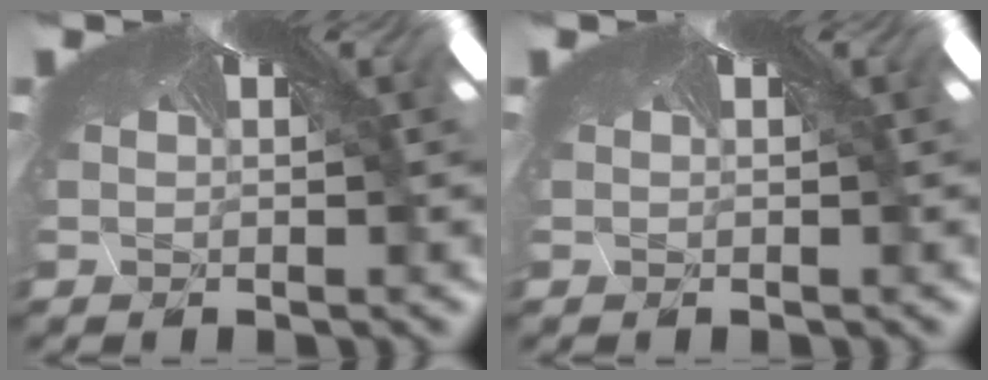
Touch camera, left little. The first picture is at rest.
{"total": 0.0}